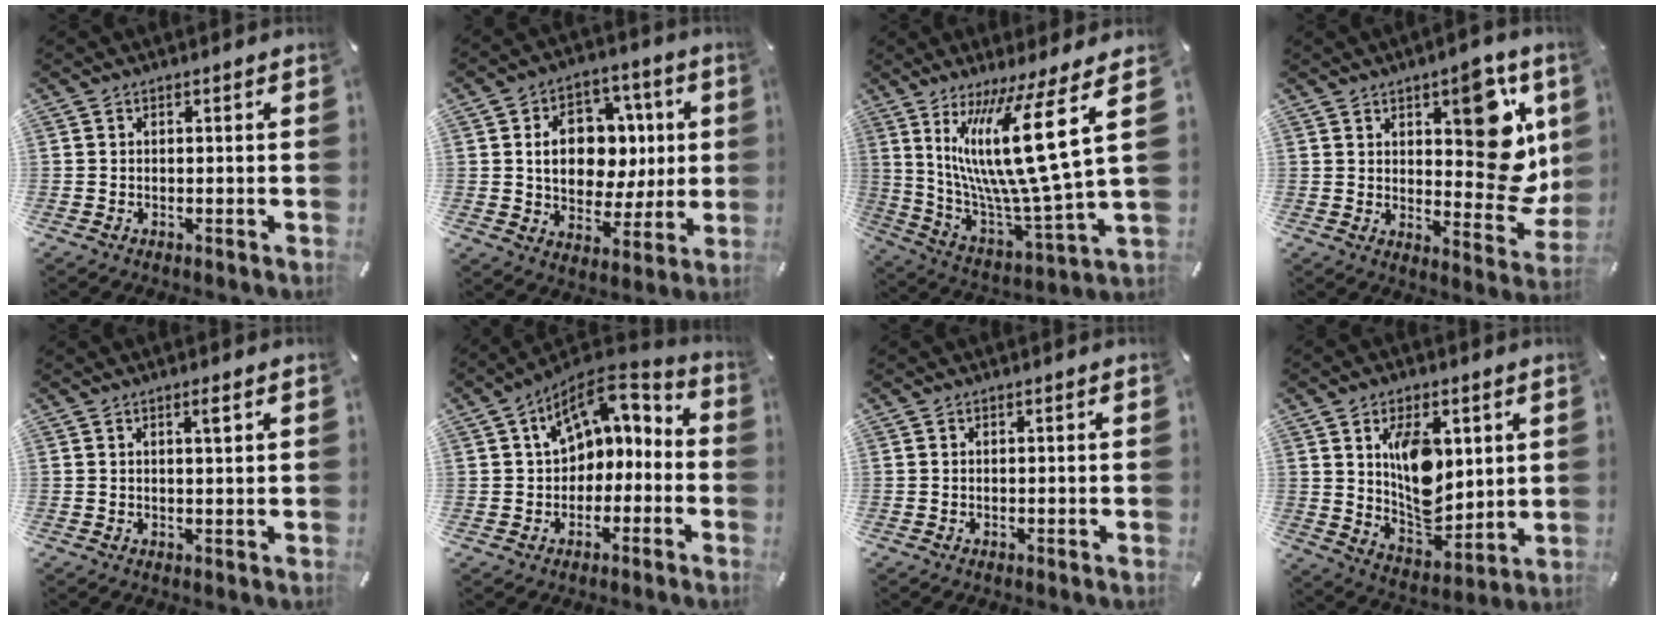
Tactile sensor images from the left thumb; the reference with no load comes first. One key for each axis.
{"total": 13.4, "fx": 1.7, "fy": 10.9, "fz": 7.5, "tx": -0.118, "ty": 0.010, "tz": 0.040}
{"total": 23.6, "fx": 8.4, "fy": 3.4, "fz": 21.8, "tx": -0.436, "ty": -0.066, "tz": 0.123}
{"total": 17.3, "fx": 5.5, "fy": 9.1, "fz": 13.7, "tx": -0.140, "ty": -0.042, "tz": 0.093}
{"total": 2.1, "fx": 1.1, "fy": 0.2, "fz": 1.8, "tx": -0.038, "ty": 0.000, "tz": 0.018}
{"total": 9.6, "fx": 3.7, "fy": 7.2, "fz": 5.2, "tx": -0.084, "ty": -0.016, "tz": 0.069}
{"total": 0.0}
{"total": 12.9, "fx": 4.0, "fy": 8.6, "fz": 8.7, "tx": -0.150, "ty": -0.023, "tz": 0.073}